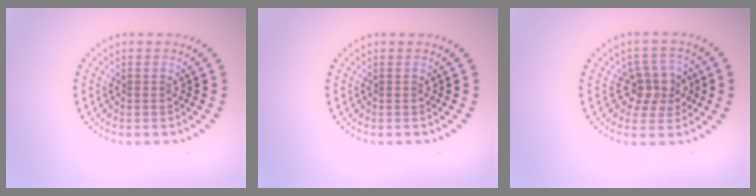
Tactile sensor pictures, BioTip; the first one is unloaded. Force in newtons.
{"total": 0.0}
{"total": 3.2, "press": 2.8, "slide": 1.6}